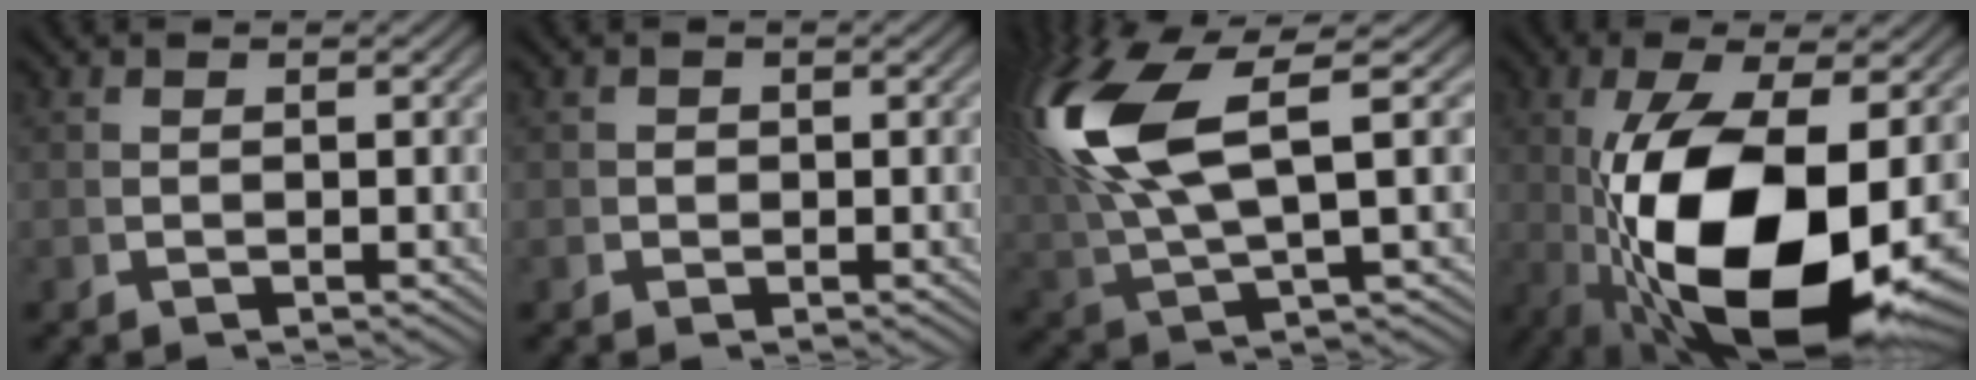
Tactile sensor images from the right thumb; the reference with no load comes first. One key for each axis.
{"total": 0.6, "fx": 0.0, "fy": 0.5, "fz": -0.2, "tx": 0.005, "ty": -0.009, "tz": 0.002}
{"total": 11.3, "fx": 1.5, "fy": 6.3, "fz": 9.3, "tx": -0.203, "ty": -0.017, "tz": 0.039}
{"total": 20.2, "fx": -2.7, "fy": 10.5, "fz": 17.0, "tx": -0.312, "ty": -0.059, "tz": 0.000}